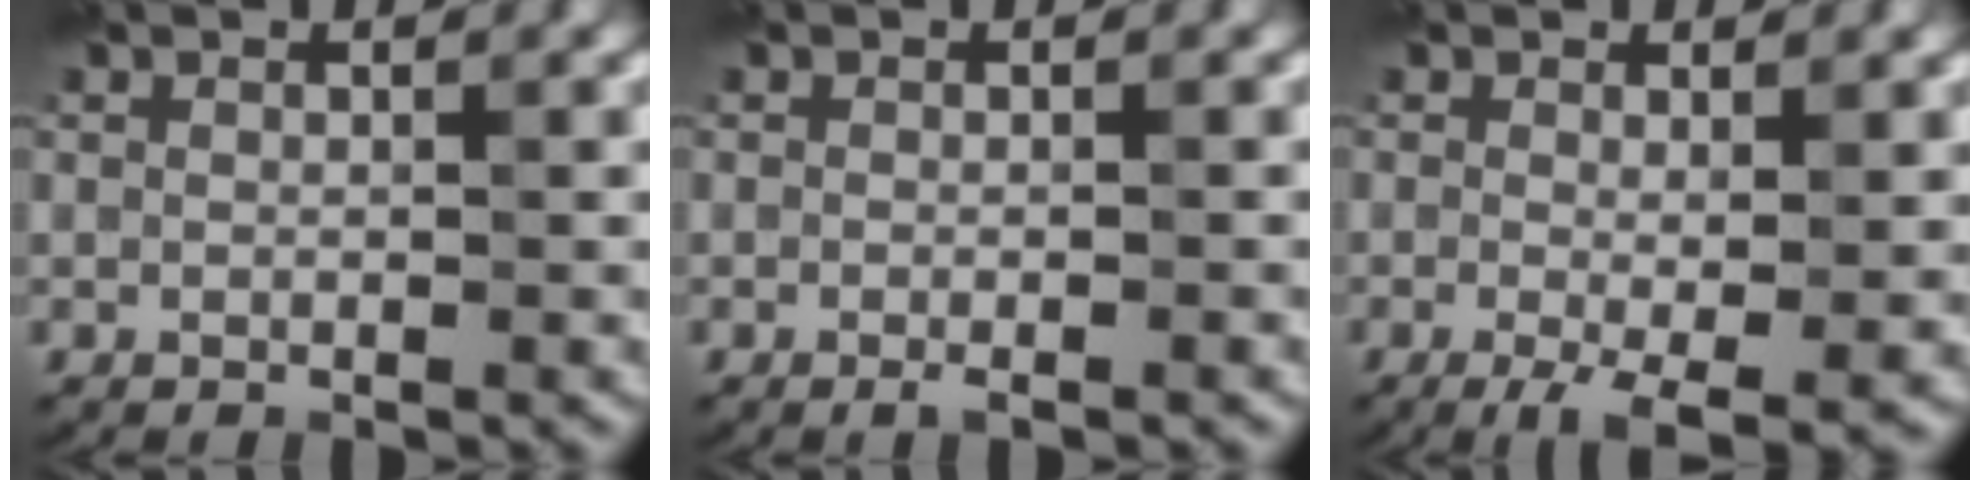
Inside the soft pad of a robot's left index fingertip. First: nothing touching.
{"total": 1.2, "force": [-0.7, 0.2, 1.0], "torque": [-0.012, -0.007, -0.010]}
{"total": 4.0, "force": [-0.9, 0.9, 3.8], "torque": [-0.065, -0.015, -0.016]}